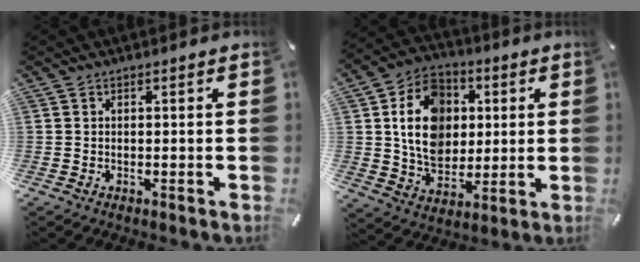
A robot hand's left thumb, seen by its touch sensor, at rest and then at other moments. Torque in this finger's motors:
{"motor_torque": [1.06, 1.00, 1.00, -0.82, 0.37]}